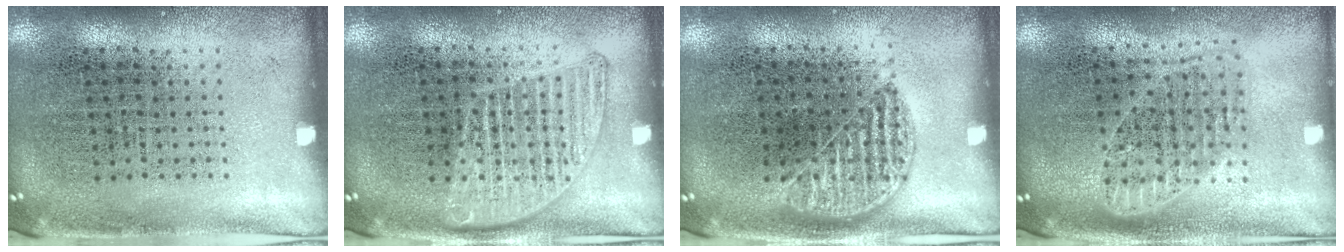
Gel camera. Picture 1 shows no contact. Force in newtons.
{"total": 1.2, "press": 1.2, "slide": 0.1}
{"total": 1.0, "press": 0.8, "slide": 0.4}
{"total": 1.7, "press": 1.4, "slide": 0.9}